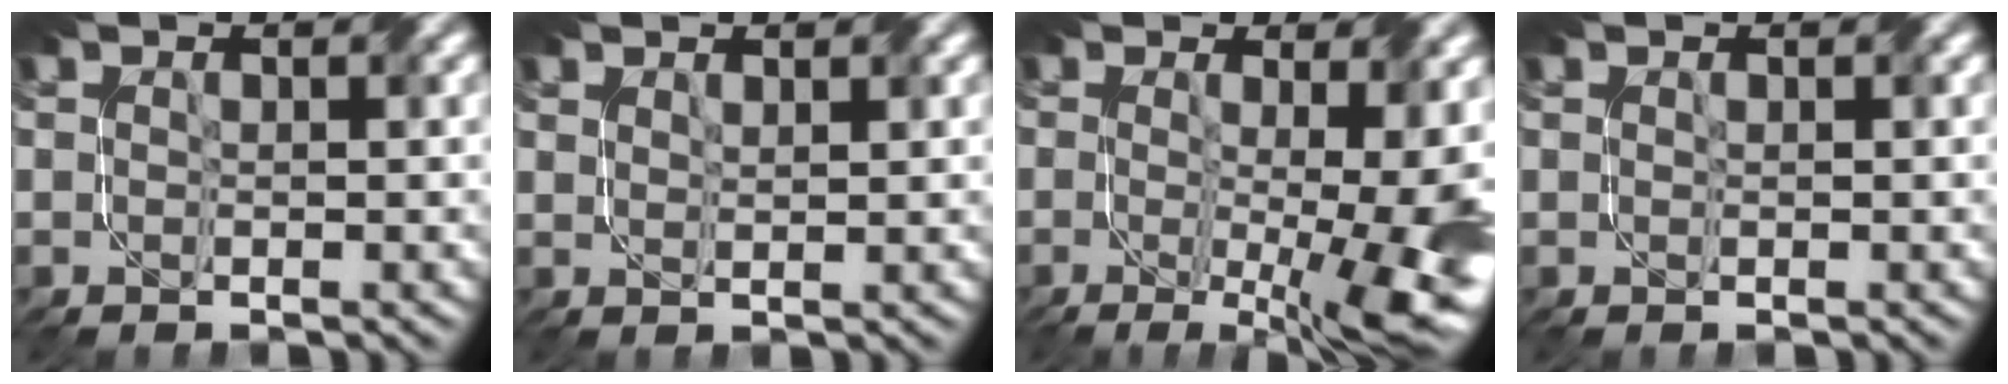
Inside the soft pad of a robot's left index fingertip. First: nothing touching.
{"total": 1.2, "force": [1.2, 0.2, 0.1], "torque": [-0.006, 0.000, 0.024]}
{"total": 11.5, "force": [-1.3, 3.7, 10.8], "torque": [-0.135, -0.009, -0.007]}
{"total": 0.0}